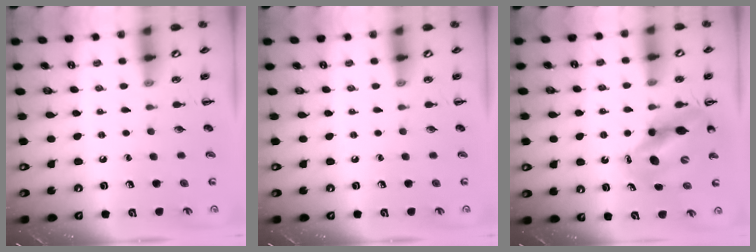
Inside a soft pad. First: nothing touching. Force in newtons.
{"total": 0.0}
{"total": 11.5, "press": 11.0, "slide": 3.2}